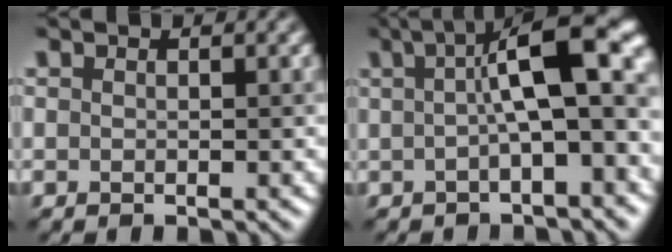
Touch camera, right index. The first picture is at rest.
{"total": 9.0, "force": [0.6, 2.2, 8.7], "torque": [-0.109, 0.029, 0.001]}